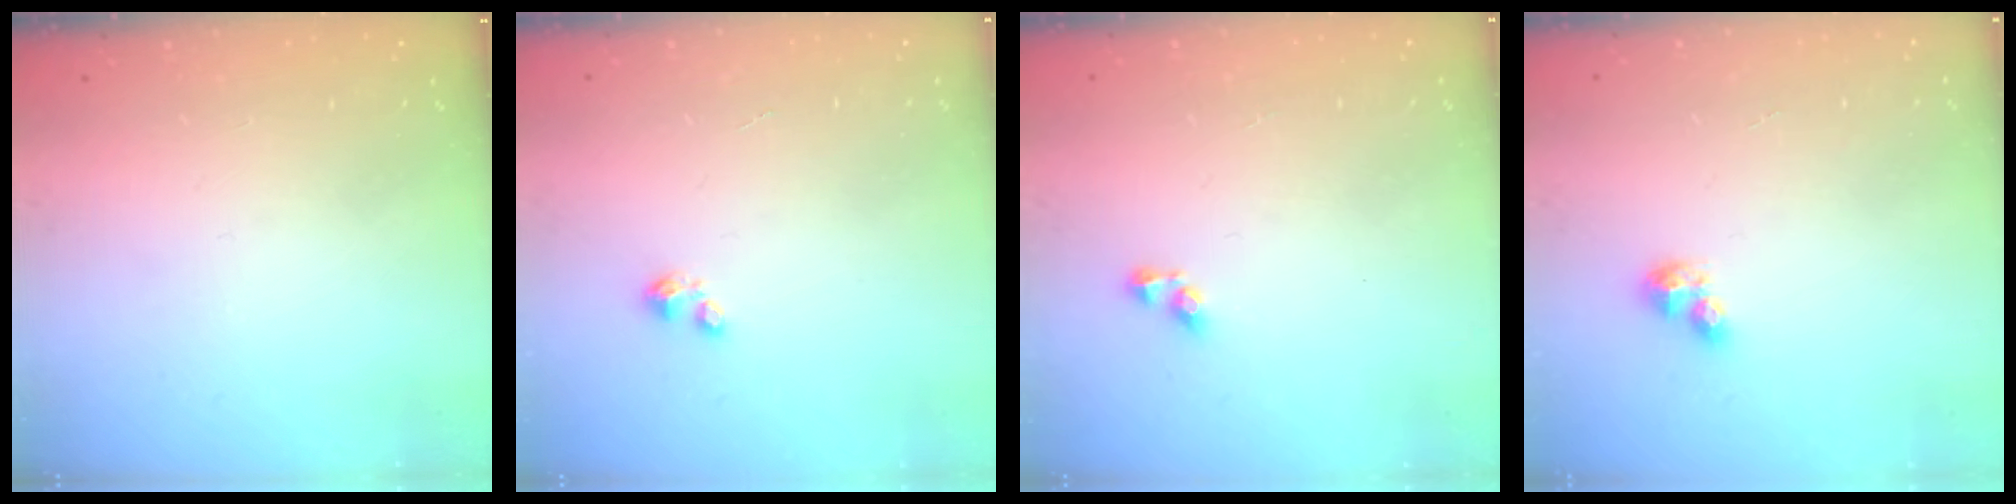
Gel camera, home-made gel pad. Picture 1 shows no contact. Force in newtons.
{"total": 1.6, "press": 1.6, "slide": 0.2}
{"total": 3.5, "press": 3.5, "slide": 0.3}
{"total": 5.3, "press": 5.3, "slide": 0.6}